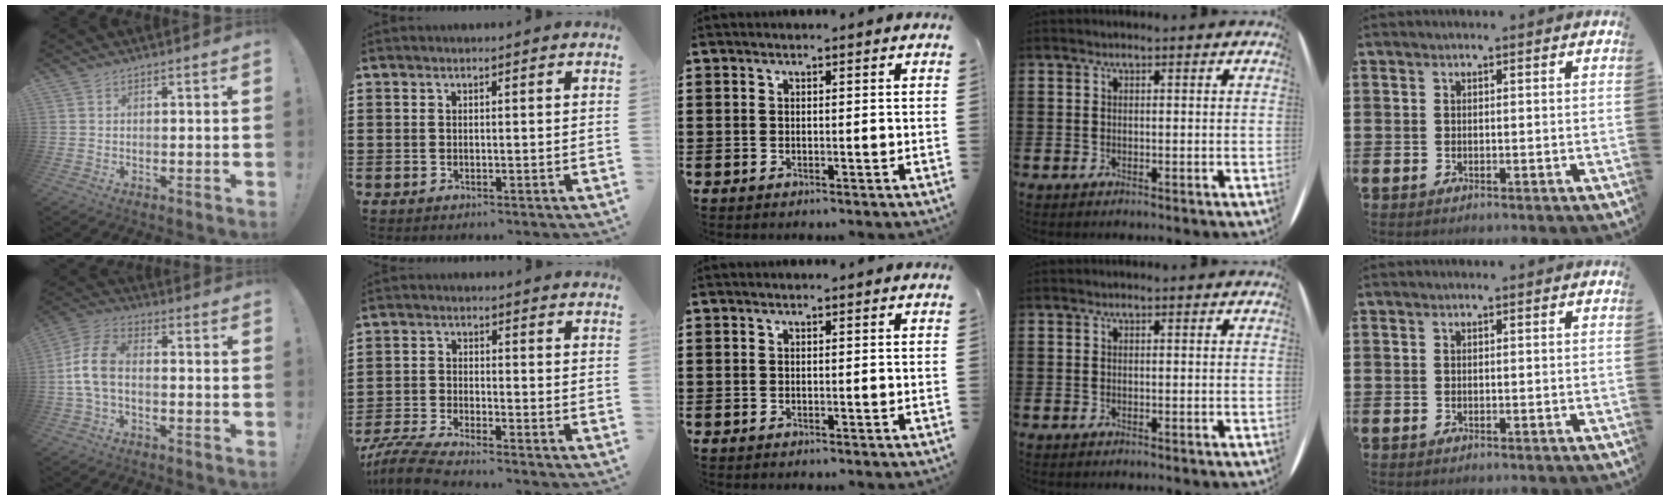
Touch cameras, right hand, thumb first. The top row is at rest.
{"thumb": {"total": 9.5, "force": [-0.8, 5.4, 7.7], "torque": [-0.171, 0.010, -0.008]}, "index": {"total": 5.0, "force": [-4.7, -0.2, 1.7], "torque": [-0.056, -0.018, -0.098]}}